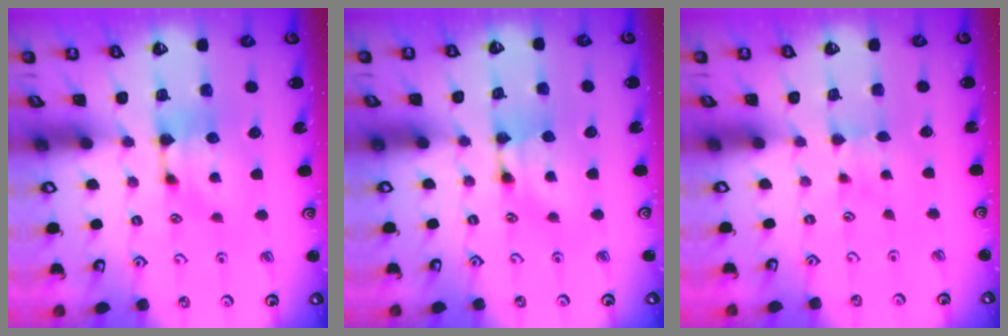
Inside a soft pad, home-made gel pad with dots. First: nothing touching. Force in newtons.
{"total": 1.7, "press": 1.7, "slide": 0.1}
{"total": 2.6, "press": 2.6, "slide": 0.5}